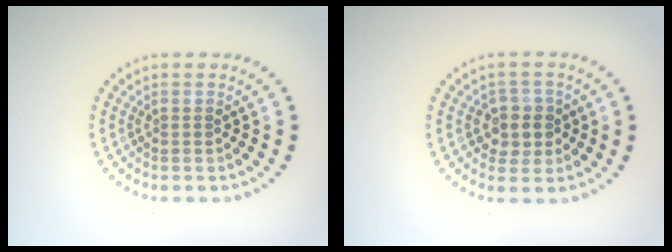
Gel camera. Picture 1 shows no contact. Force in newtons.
{"total": 2.6, "press": 2.5, "slide": 0.9}